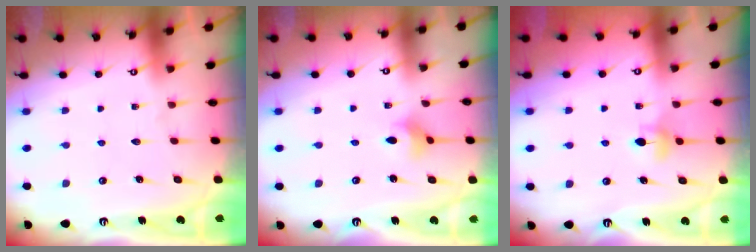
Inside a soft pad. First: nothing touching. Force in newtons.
{"total": 4.1, "press": 4.1, "slide": 0.6}
{"total": 4.7, "press": 4.6, "slide": 0.8}